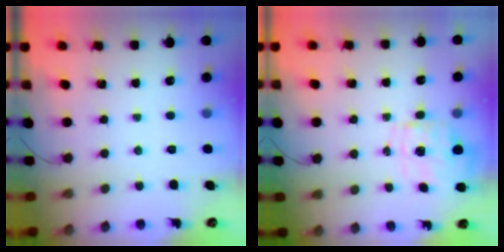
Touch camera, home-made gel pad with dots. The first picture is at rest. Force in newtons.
{"total": 1.5, "press": 1.5, "slide": 0.5}